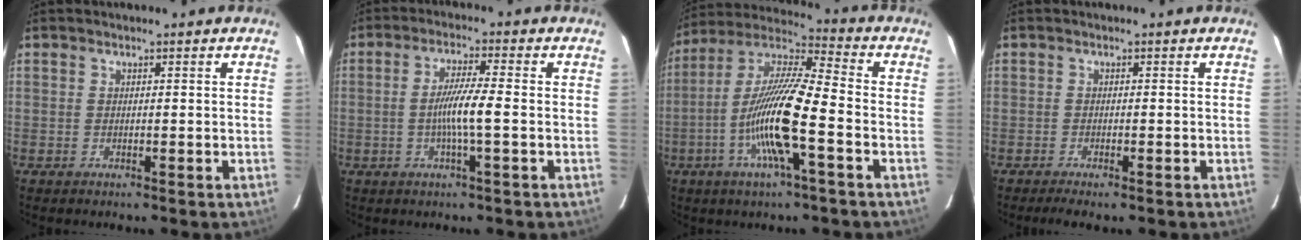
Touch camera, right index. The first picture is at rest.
{"total": 5.9, "force": [-0.9, -0.3, 5.8], "torque": [-0.111, 0.000, -0.020]}
{"total": 15.2, "force": [-4.2, 1.1, 14.5], "torque": [-0.289, 0.002, -0.082]}
{"total": 3.4, "force": [-2.6, 0.6, 2.0], "torque": [-0.028, -0.008, -0.035]}